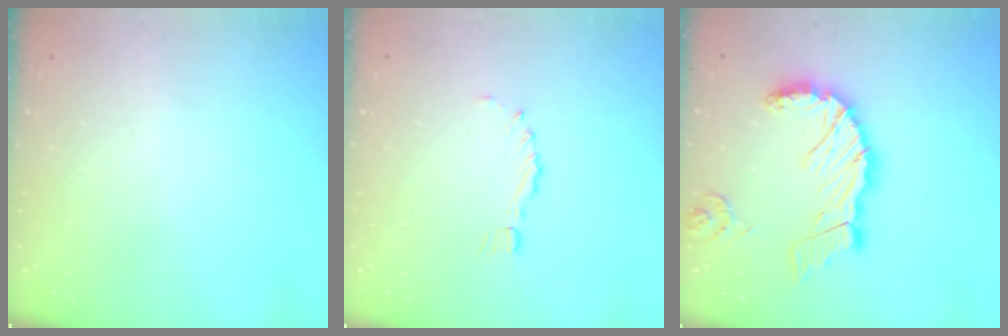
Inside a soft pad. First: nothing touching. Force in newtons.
{"total": 0.0}
{"total": 19.1, "press": 19.0, "slide": 2.2}